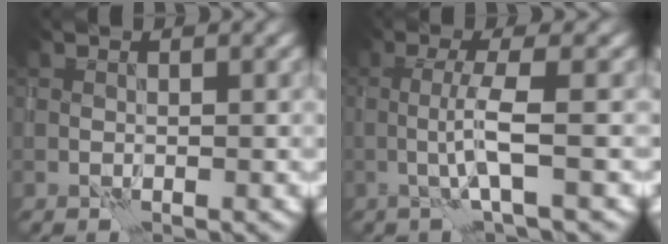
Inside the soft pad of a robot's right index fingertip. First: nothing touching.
{"total": 3.0, "force": [-0.4, 0.2, 3.0], "torque": [-0.055, 0.005, -0.013]}